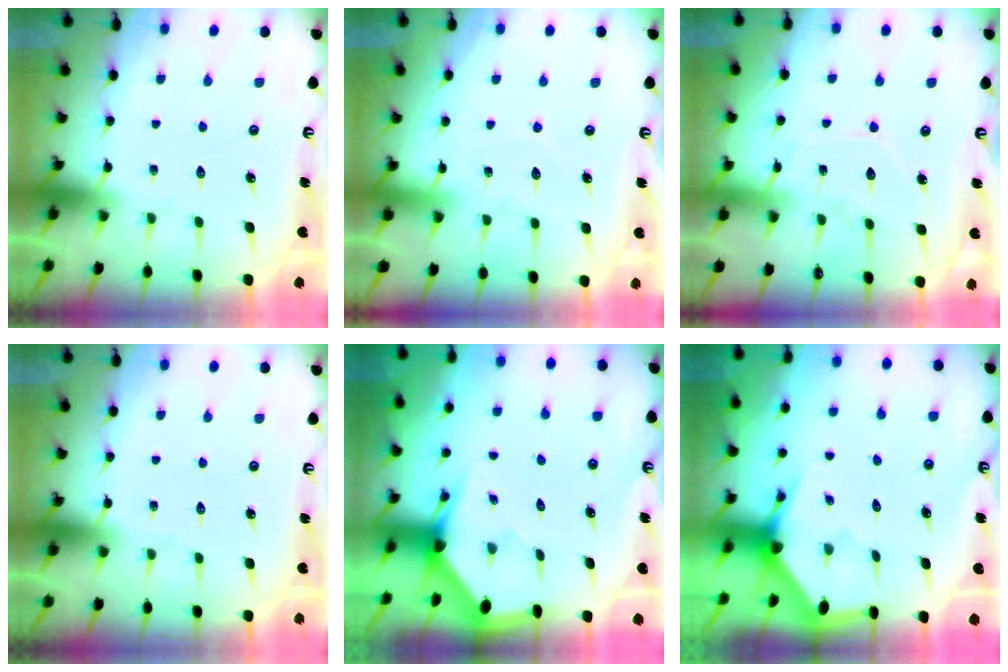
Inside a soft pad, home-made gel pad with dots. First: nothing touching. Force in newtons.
{"total": 5.1, "press": 5.1, "slide": 0.3}
{"total": 7.1, "press": 7.0, "slide": 0.8}
{"total": 0.0}
{"total": 2.9, "press": 2.9, "slide": 0.1}
{"total": 2.8, "press": 2.8, "slide": 0.2}